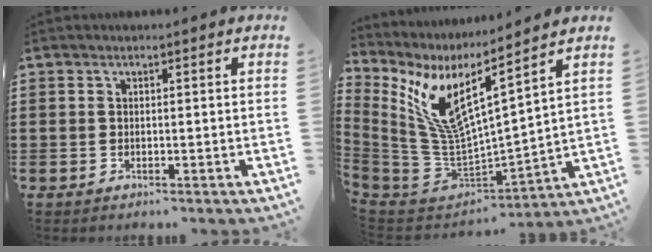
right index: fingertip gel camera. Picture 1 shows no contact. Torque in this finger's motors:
{"motor_torque": [0.43, 0.59, 0.75, 0.21]}